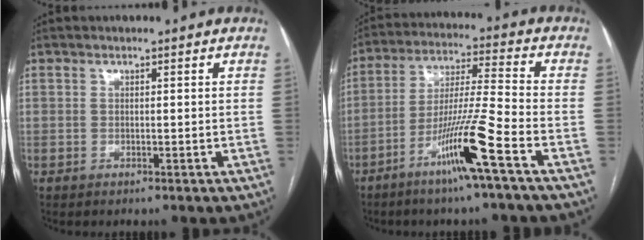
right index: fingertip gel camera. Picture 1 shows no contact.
{"total": 11.9, "force": [-6.4, -1.5, 10.0], "torque": [-0.189, -0.013, -0.123]}